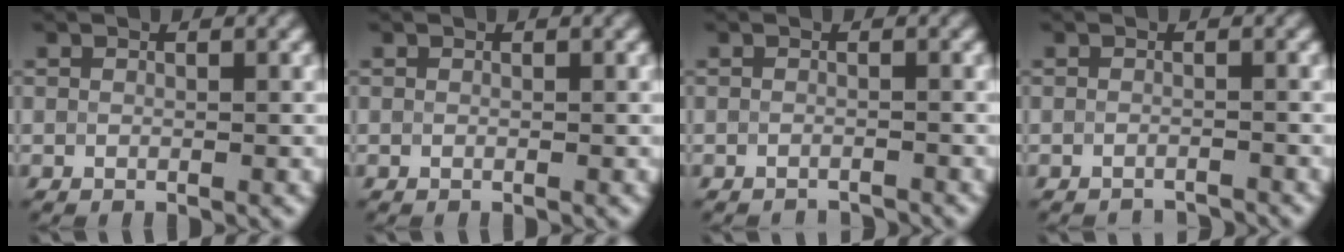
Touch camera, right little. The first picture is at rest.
{"total": 0.0}
{"total": 1.9, "force": [-1.9, 0.1, 0.3], "torque": [0.007, -0.008, -0.026]}
{"total": 2.2, "force": [-2.2, 0.1, 0.3], "torque": [0.007, -0.008, -0.030]}